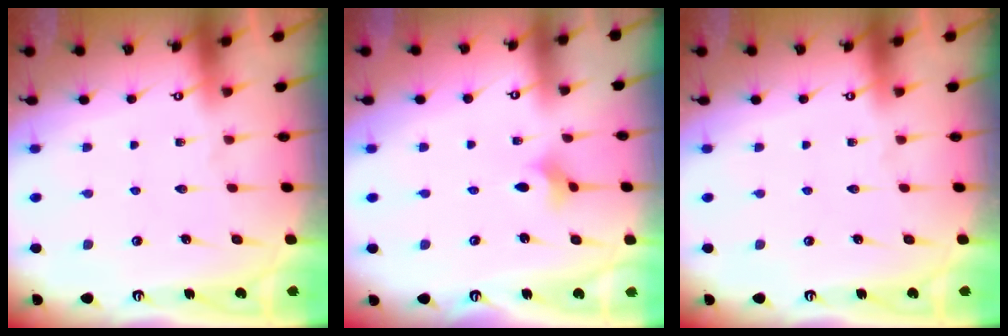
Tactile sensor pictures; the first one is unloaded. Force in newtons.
{"total": 2.6, "press": 2.5, "slide": 0.7}
{"total": 0.0}